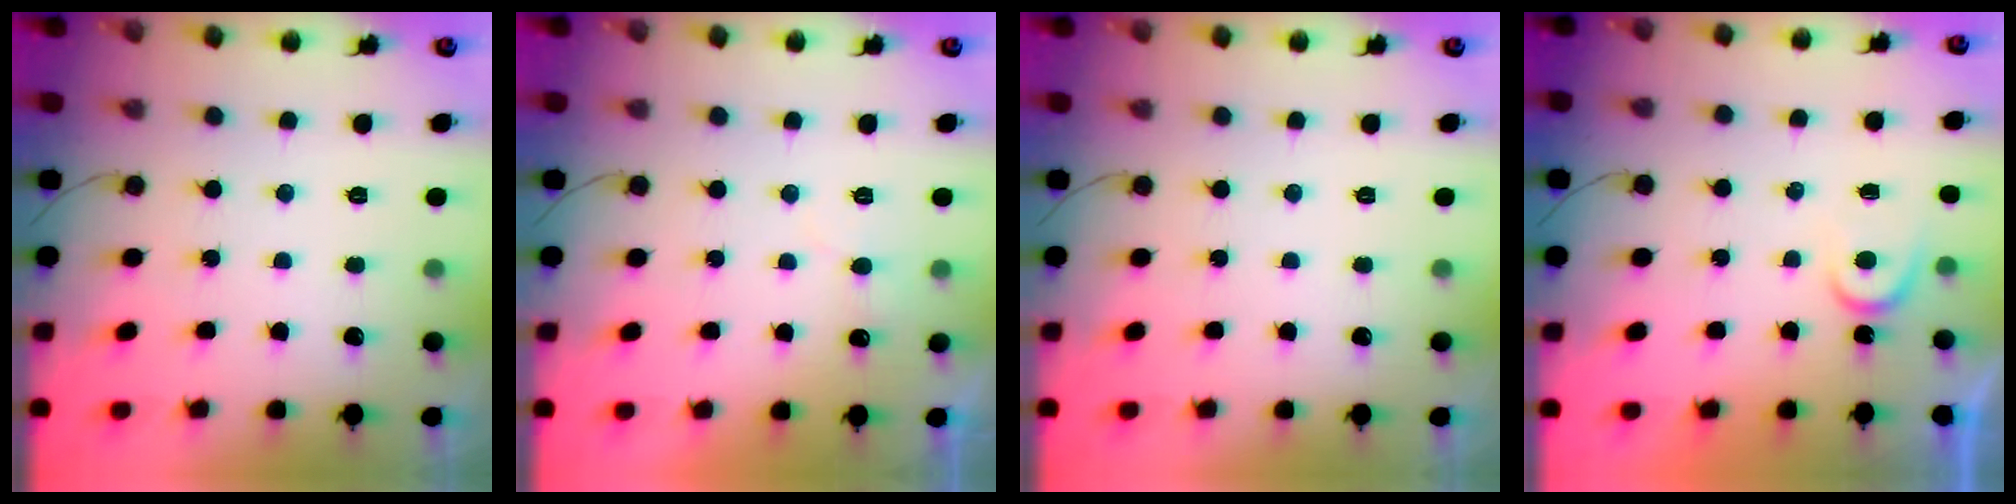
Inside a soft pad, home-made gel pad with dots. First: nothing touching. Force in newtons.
{"total": 5.3, "press": 5.3, "slide": 0.4}
{"total": 0.0}
{"total": 3.1, "press": 3.1, "slide": 0.4}